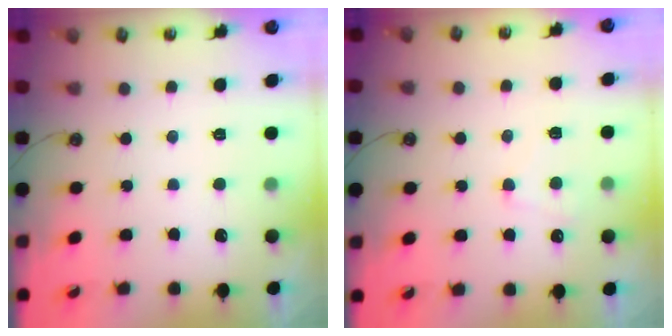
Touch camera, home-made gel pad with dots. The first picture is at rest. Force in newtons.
{"total": 3.6, "press": 3.6, "slide": 0.6}